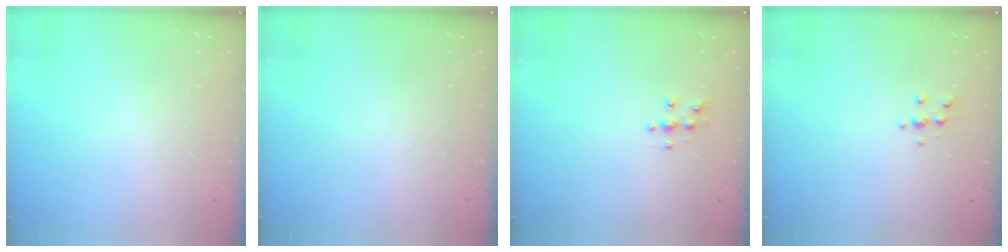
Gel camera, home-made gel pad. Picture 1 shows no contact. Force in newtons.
{"total": 0.0}
{"total": 4.9, "press": 4.9, "slide": 0.2}
{"total": 4.3, "press": 4.3, "slide": 0.5}